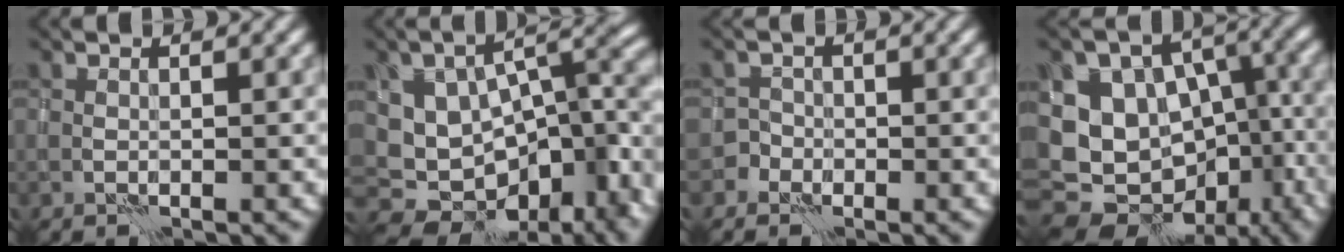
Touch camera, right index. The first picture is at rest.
{"total": 12.2, "force": [-4.0, 8.0, 8.3], "torque": [-0.124, -0.025, -0.039]}
{"total": 2.8, "force": [-2.0, 2.0, 0.0], "torque": [0.028, 0.001, -0.036]}
{"total": 13.7, "force": [-4.7, 10.7, 7.2], "torque": [-0.116, -0.009, -0.046]}